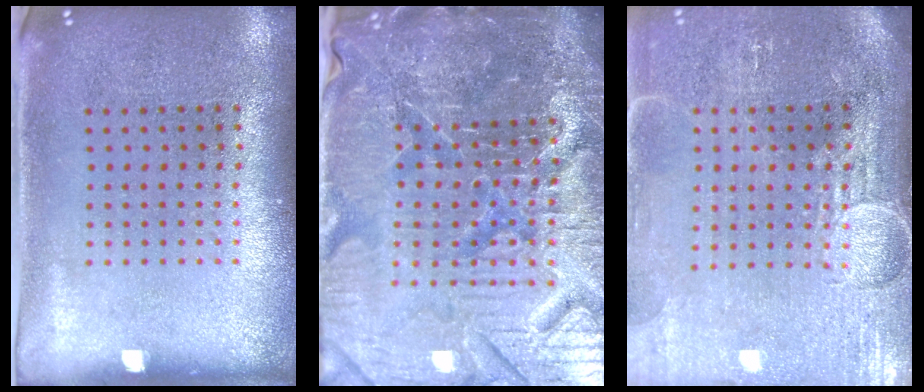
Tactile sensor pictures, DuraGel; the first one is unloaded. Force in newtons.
{"total": 6.8, "press": 6.1, "slide": 2.9}
{"total": 3.8, "press": 3.4, "slide": 1.6}